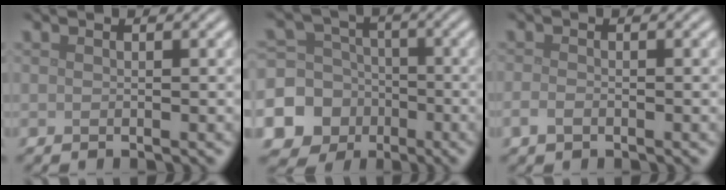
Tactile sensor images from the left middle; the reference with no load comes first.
{"total": 11.3, "force": [-4.3, 10.2, 2.3], "torque": [-0.069, -0.031, -0.099]}
{"total": 1.3, "force": [-0.7, 0.8, 0.8], "torque": [-0.018, 0.000, -0.016]}